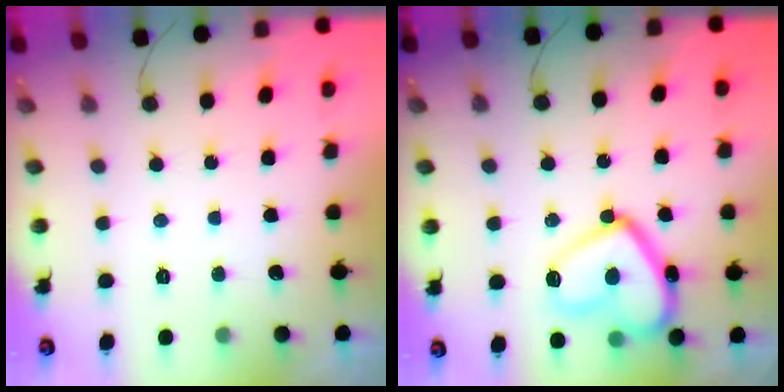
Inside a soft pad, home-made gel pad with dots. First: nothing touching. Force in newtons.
{"total": 16.8, "press": 16.7, "slide": 1.4}